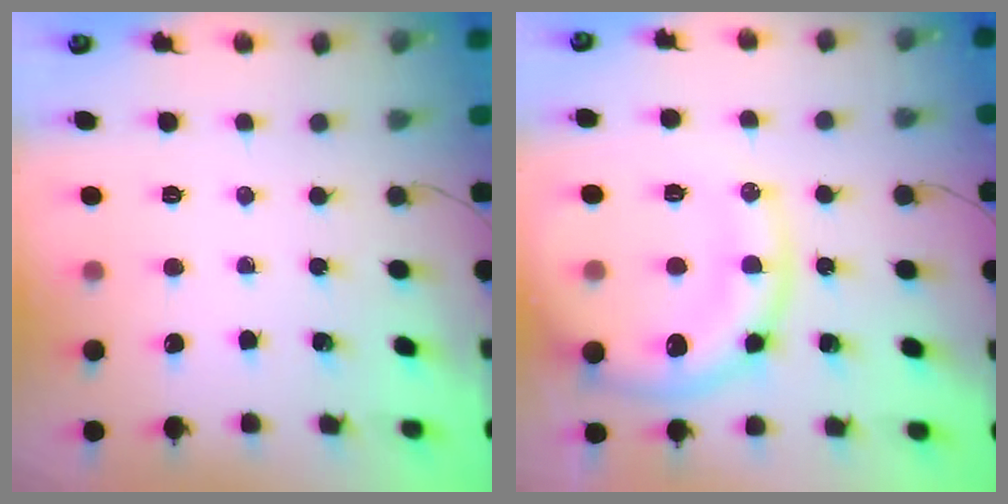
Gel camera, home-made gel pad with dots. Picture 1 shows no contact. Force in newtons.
{"total": 15.4, "press": 15.3, "slide": 2.2}